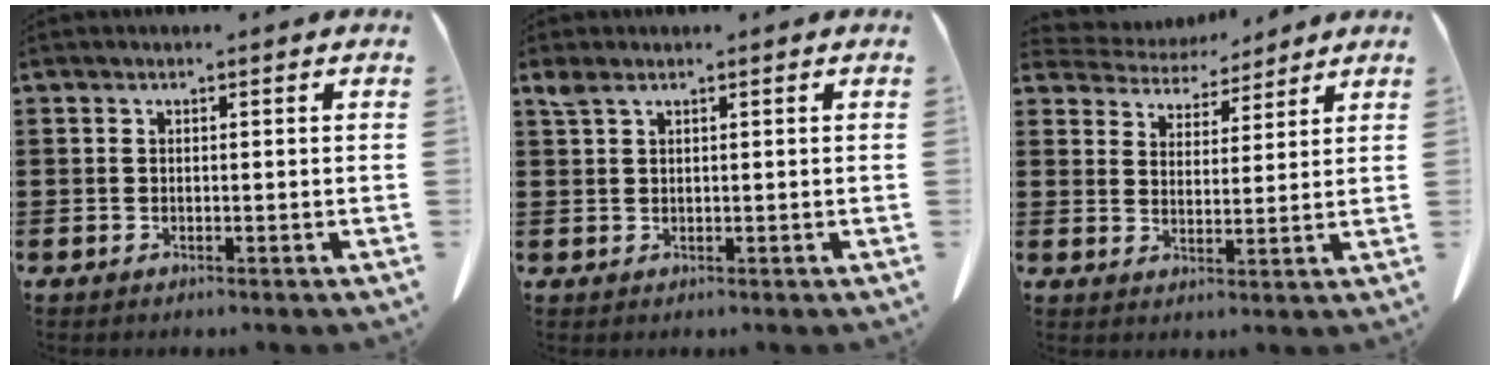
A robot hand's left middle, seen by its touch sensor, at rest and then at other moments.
{"total": 1.4, "force": [0.9, 0.7, 0.9], "torque": [-0.023, 0.002, 0.016]}
{"total": 3.9, "force": [3.7, 1.4, 0.0], "torque": [-0.023, -0.018, 0.062]}